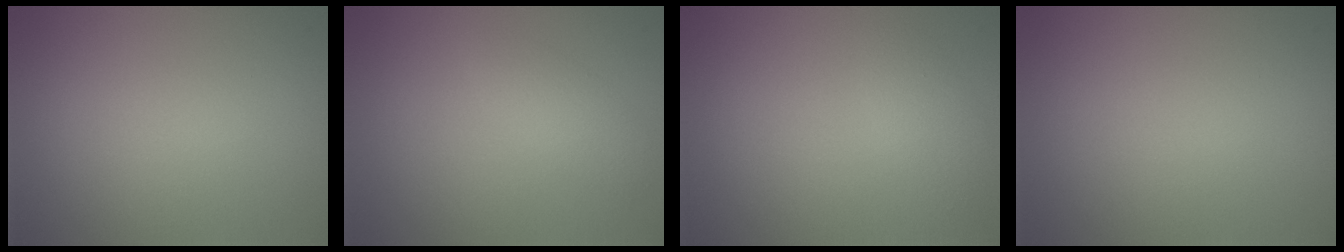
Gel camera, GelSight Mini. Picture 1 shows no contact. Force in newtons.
{"total": 1.6, "press": 1.6, "slide": 0.0}
{"total": 1.6, "press": 1.6, "slide": 0.1}
{"total": 0.0}